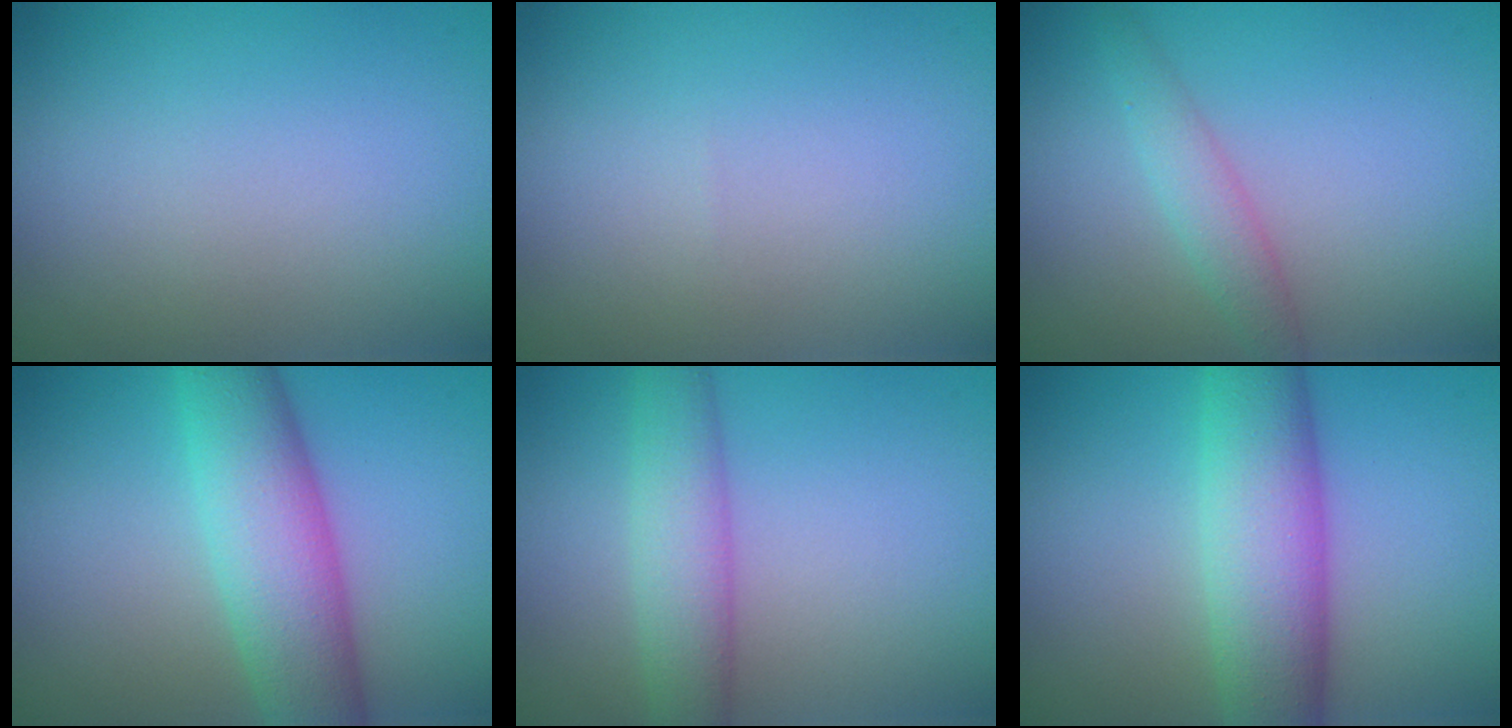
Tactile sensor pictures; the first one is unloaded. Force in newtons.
{"total": 0.0}
{"total": 2.1, "press": 2.1, "slide": 0.1}
{"total": 7.8, "press": 7.8, "slide": 0.3}
{"total": 4.2, "press": 4.2, "slide": 0.3}
{"total": 7.9, "press": 7.9, "slide": 0.2}